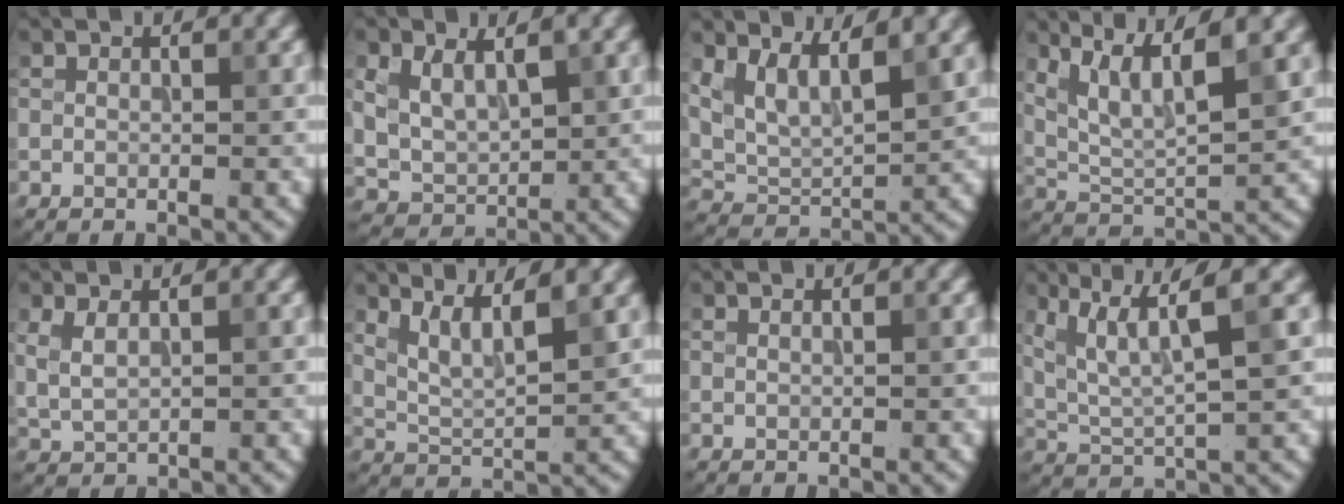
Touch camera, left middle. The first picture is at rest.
{"total": 5.0, "force": [1.7, 3.2, 3.3], "torque": [-0.078, -0.011, 0.038]}
{"total": 6.4, "force": [3.6, 2.6, 4.5], "torque": [-0.092, -0.002, 0.072]}
{"total": 7.2, "force": [4.3, 1.8, 5.5], "torque": [-0.099, 0.007, 0.074]}
{"total": 2.0, "force": [1.0, 0.8, 1.5], "torque": [-0.038, -0.003, 0.025]}
{"total": 5.0, "force": [3.4, 1.3, 3.5], "torque": [-0.062, 0.009, 0.054]}
{"total": 0.7, "force": [0.6, 0.2, 0.4], "torque": [-0.003, -0.003, 0.001]}
{"total": 6.3, "force": [3.0, 1.4, 5.3], "torque": [-0.102, 0.002, 0.063]}